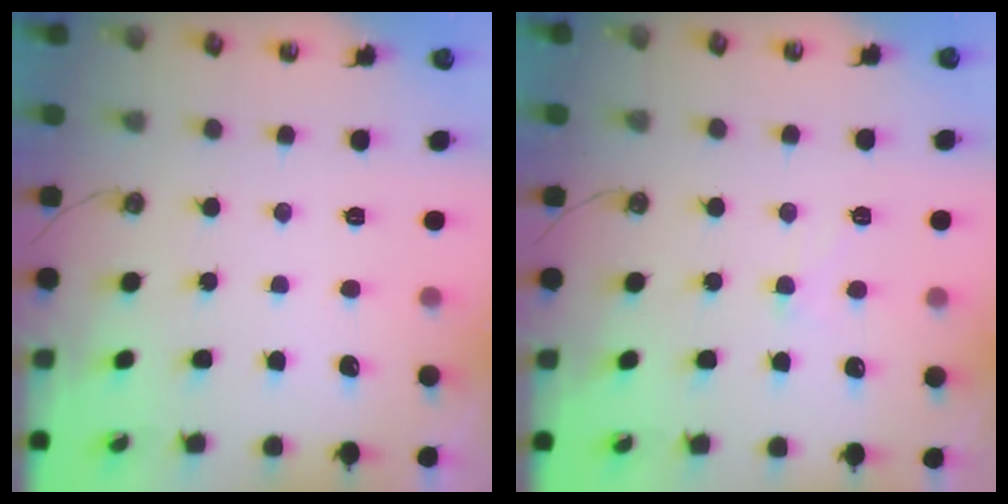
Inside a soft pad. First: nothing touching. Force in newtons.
{"total": 1.9, "press": 1.9, "slide": 0.4}